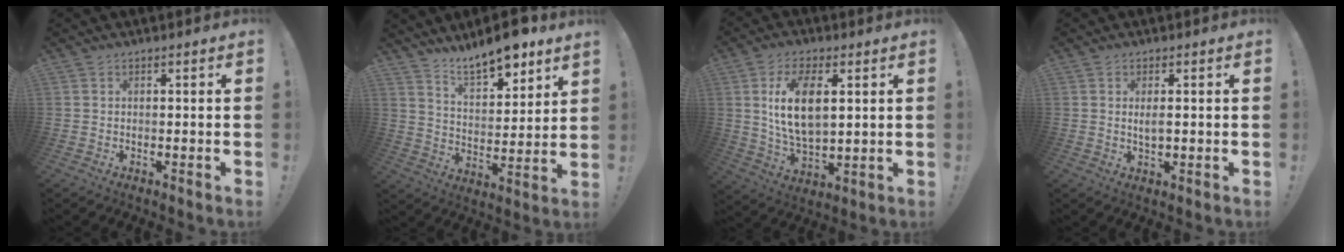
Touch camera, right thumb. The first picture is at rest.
{"total": 11.7, "force": [9.9, 3.2, 5.3], "torque": [-0.088, -0.069, 0.175]}
{"total": 13.2, "force": [3.4, 6.7, 10.8], "torque": [-0.212, -0.009, 0.057]}
{"total": 2.5, "force": [0.2, 0.9, 2.4], "torque": [-0.036, -0.004, 0.000]}